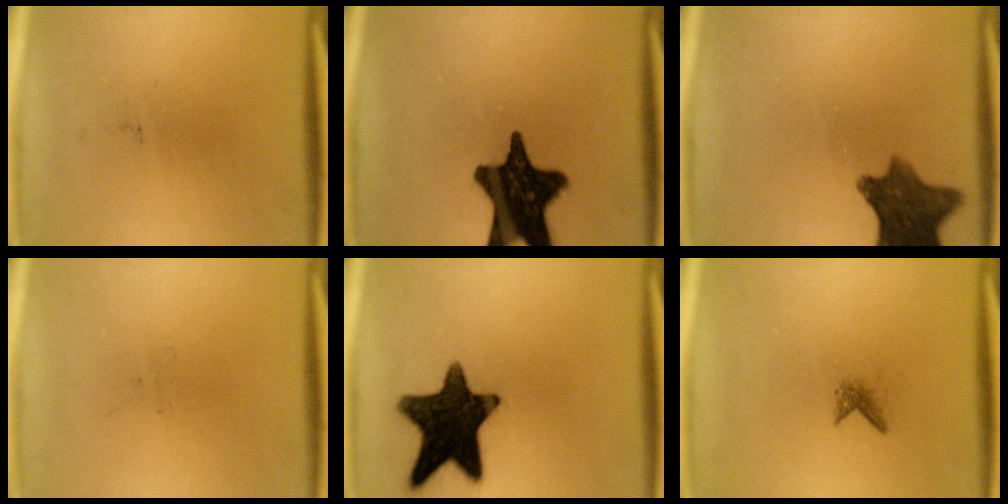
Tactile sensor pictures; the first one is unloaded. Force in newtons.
{"total": 17.0}
{"total": 9.9}
{"total": 0.0}
{"total": 16.0}
{"total": 1.1}